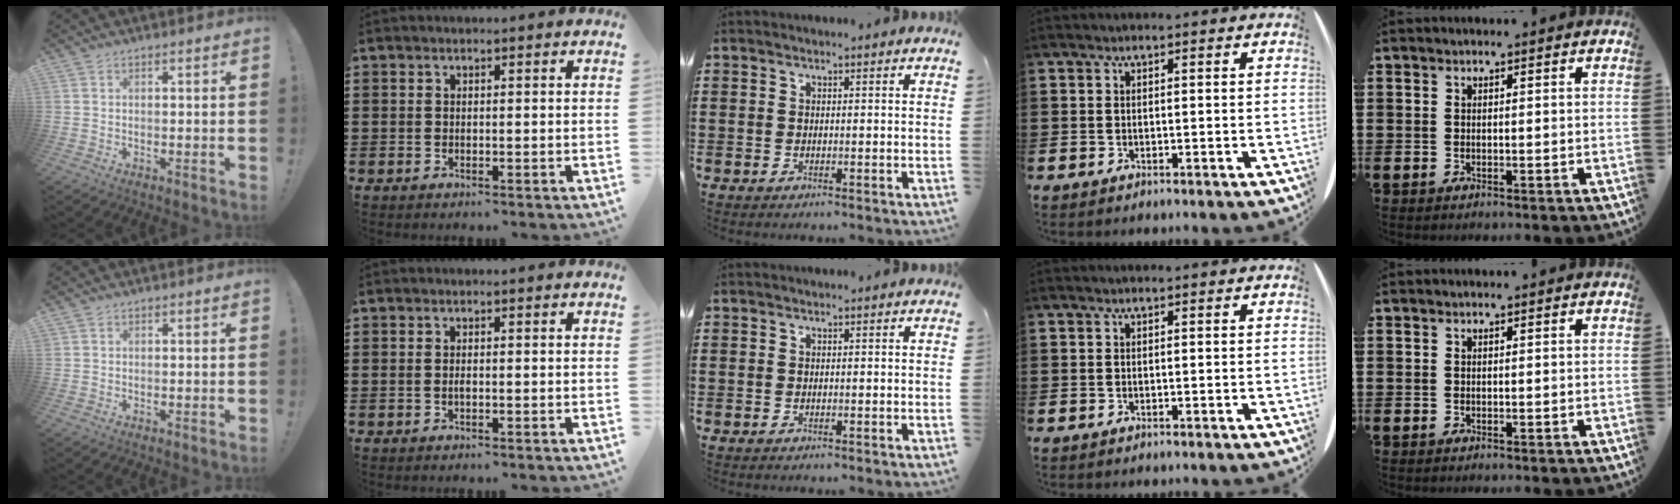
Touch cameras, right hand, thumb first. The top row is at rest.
{"thumb": {"total": 0.5, "force": [0.3, 0.4, 0.0], "torque": [0.001, -0.001, 0.006]}, "index": {"total": 0.9, "force": [-0.2, 0.3, 0.8], "torque": [-0.016, -0.001, -0.003]}}